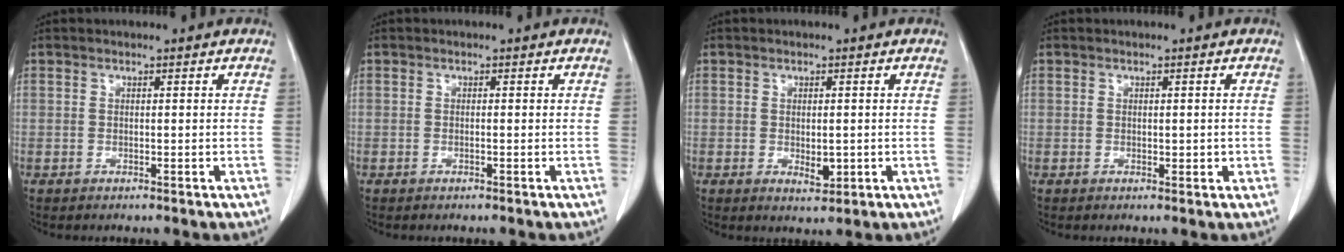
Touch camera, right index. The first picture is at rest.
{"total": 0.0}
{"total": 2.5, "force": [-0.3, 1.2, 2.2], "torque": [-0.033, -0.004, 0.005]}
{"total": 1.2, "force": [0.0, 0.7, 1.0], "torque": [-0.007, 0.000, 0.005]}